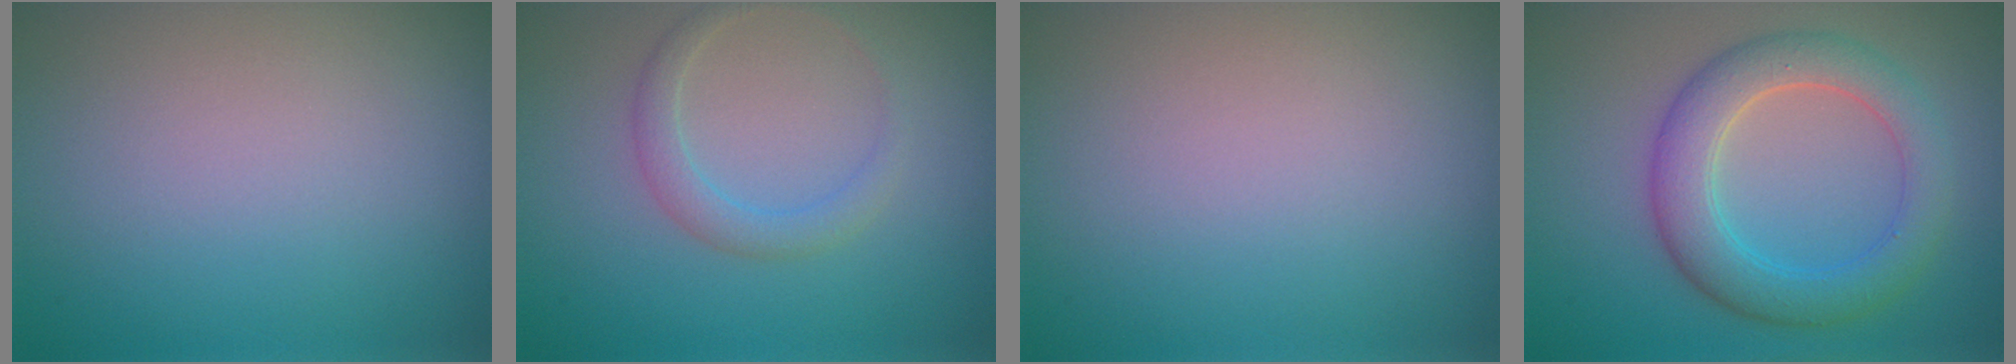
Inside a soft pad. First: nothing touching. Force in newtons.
{"total": 1.8, "press": 1.8, "slide": 0.2}
{"total": 0.0}
{"total": 5.3, "press": 5.2, "slide": 0.3}